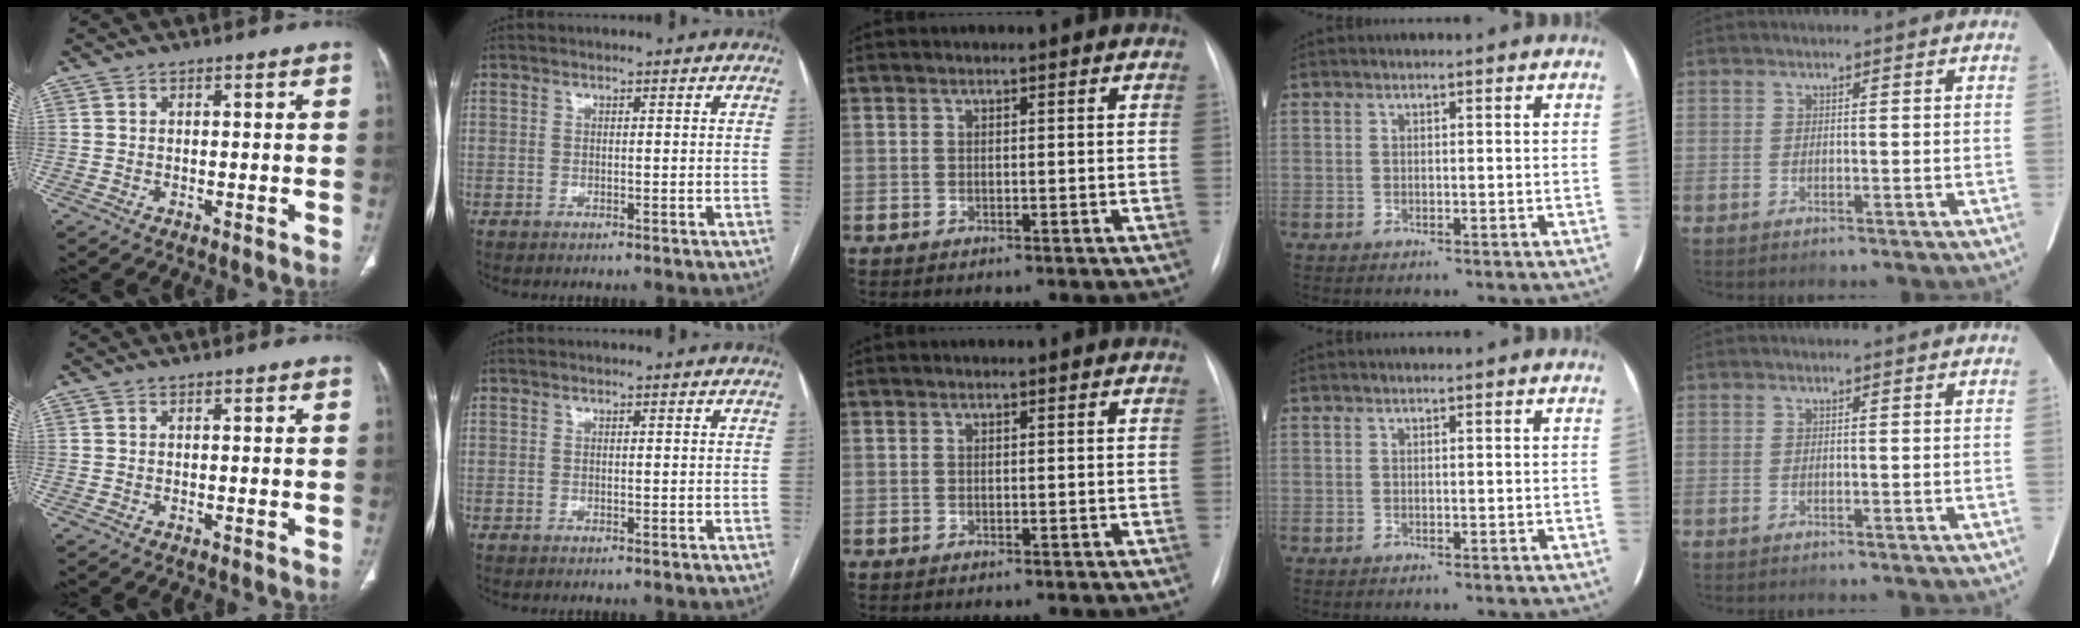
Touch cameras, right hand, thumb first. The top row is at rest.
{}